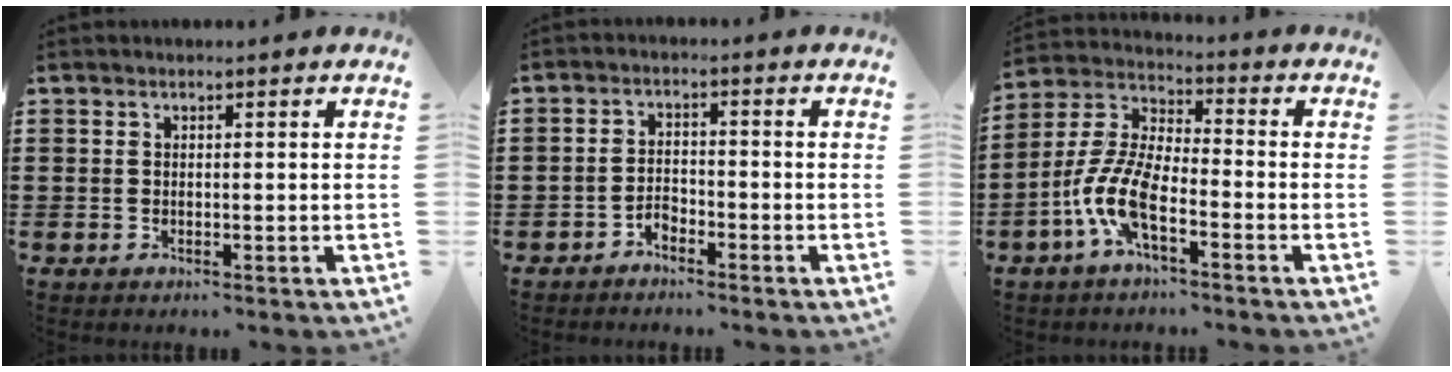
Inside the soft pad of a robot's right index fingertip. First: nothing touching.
{"total": 2.1, "force": [-1.9, 0.9, 0.4], "torque": [-0.015, 0.005, -0.041]}
{"total": 8.9, "force": [-4.3, 2.9, 7.2], "torque": [-0.184, -0.013, -0.086]}